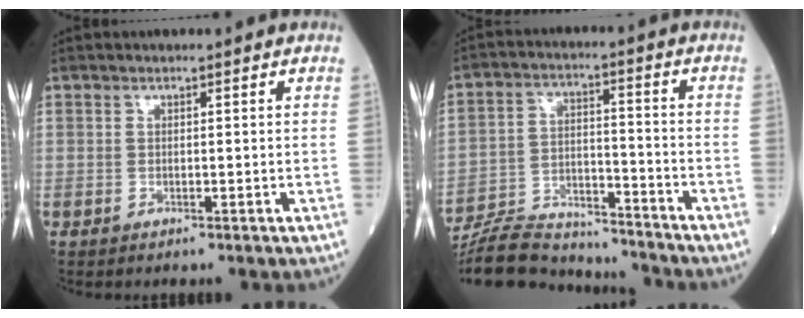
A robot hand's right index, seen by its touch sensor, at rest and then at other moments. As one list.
[{"total": 14.5, "force": [-14.2, 1.9, 2.4], "torque": [-0.044, 0.019, -0.230]}]